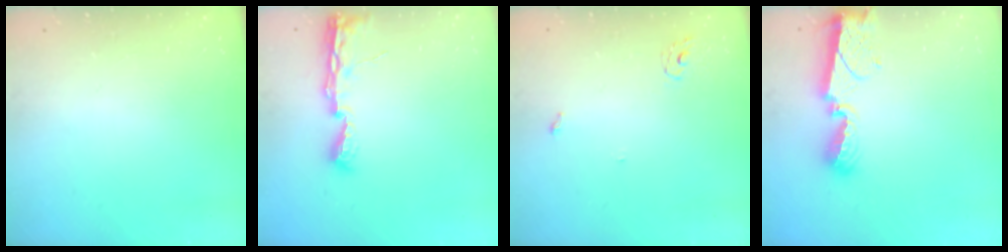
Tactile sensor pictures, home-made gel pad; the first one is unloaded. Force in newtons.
{"total": 8.0, "press": 8.0, "slide": 0.7}
{"total": 3.4, "press": 3.3, "slide": 0.3}
{"total": 9.4, "press": 9.4, "slide": 0.8}